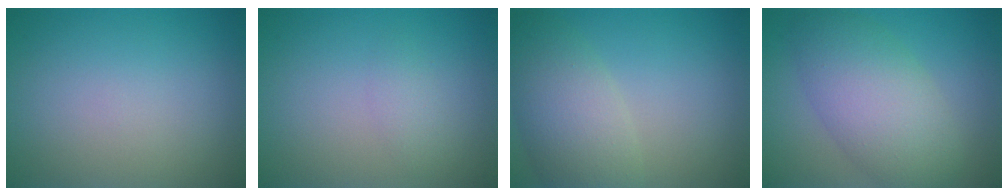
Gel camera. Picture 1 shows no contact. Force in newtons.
{"total": 1.1, "press": 1.1, "slide": 0.1}
{"total": 5.7, "press": 5.7, "slide": 0.4}
{"total": 7.2, "press": 7.2, "slide": 0.2}